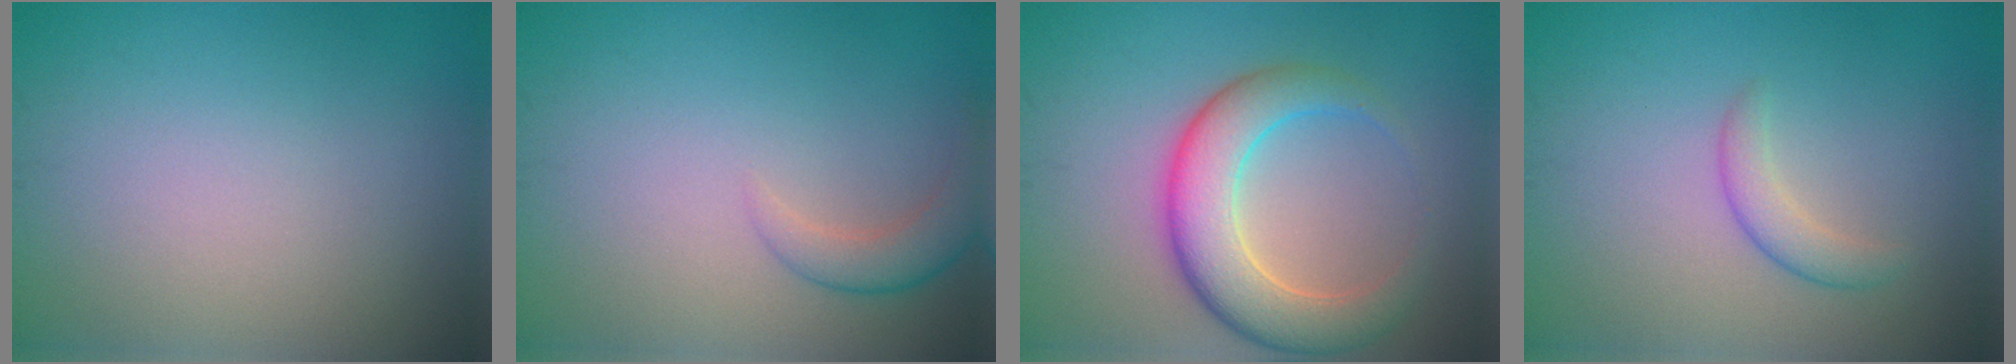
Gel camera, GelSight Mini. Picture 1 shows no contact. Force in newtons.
{"total": 2.6, "press": 2.6, "slide": 0.2}
{"total": 6.3, "press": 6.3, "slide": 0.2}
{"total": 1.9, "press": 1.9, "slide": 0.0}